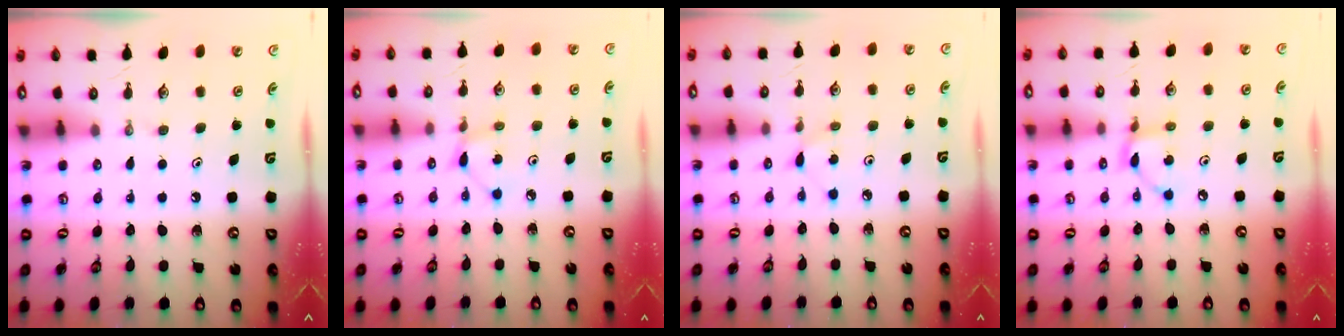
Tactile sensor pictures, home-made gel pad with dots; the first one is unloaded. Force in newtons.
{"total": 2.5, "press": 2.4, "slide": 0.3}
{"total": 2.5, "press": 2.5, "slide": 0.3}
{"total": 4.4, "press": 4.4, "slide": 0.0}